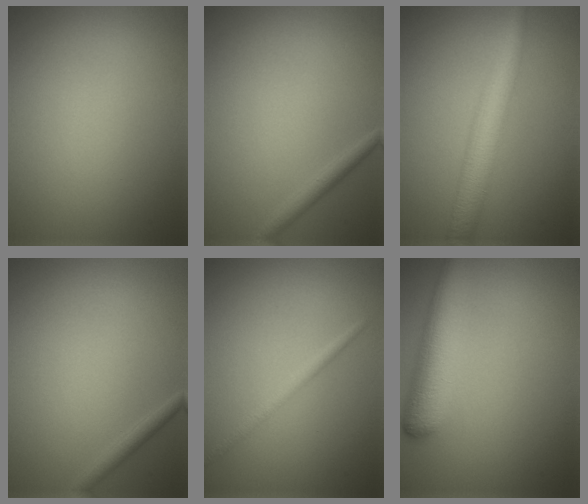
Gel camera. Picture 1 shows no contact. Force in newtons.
{"total": 1.4, "press": 1.4, "slide": 0.1}
{"total": 4.5, "press": 4.5, "slide": 0.1}
{"total": 1.3, "press": 1.3, "slide": 0.1}
{"total": 1.3, "press": 1.3, "slide": 0.1}
{"total": 5.5, "press": 5.5, "slide": 0.2}